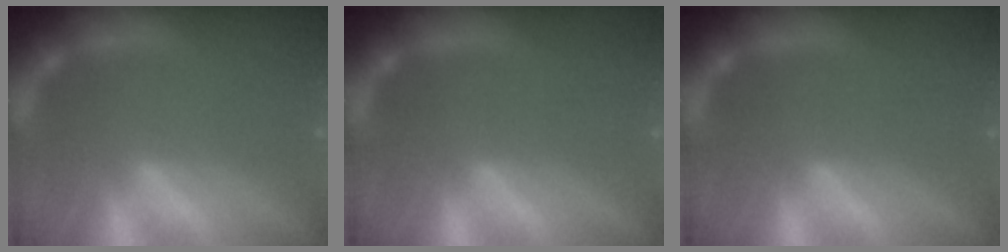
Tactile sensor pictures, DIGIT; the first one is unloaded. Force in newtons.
{"total": 0.0}
{"total": 0.0}